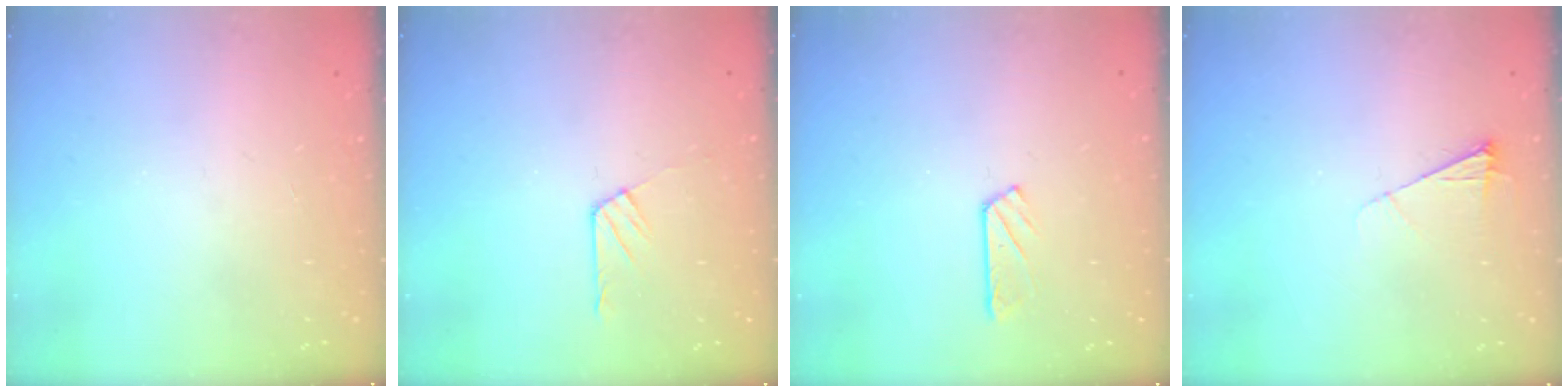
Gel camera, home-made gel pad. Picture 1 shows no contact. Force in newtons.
{"total": 5.5, "press": 5.5, "slide": 1.0}
{"total": 3.8, "press": 3.8, "slide": 0.4}
{"total": 4.8, "press": 4.8, "slide": 0.6}